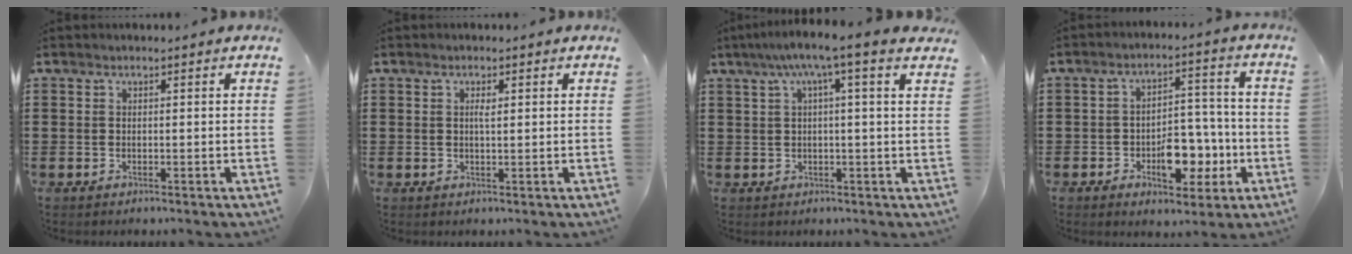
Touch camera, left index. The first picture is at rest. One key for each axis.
{"total": 1.6, "fx": 0.4, "fy": 0.4, "fz": 1.5, "tx": -0.030, "ty": 0.002, "tz": 0.006}
{"total": 4.9, "fx": 2.3, "fy": -0.5, "fz": 4.3, "tx": -0.089, "ty": -0.005, "tz": 0.036}
{"total": 8.7, "fx": -3.0, "fy": 5.0, "fz": 6.5, "tx": -0.089, "ty": 0.014, "tz": -0.050}